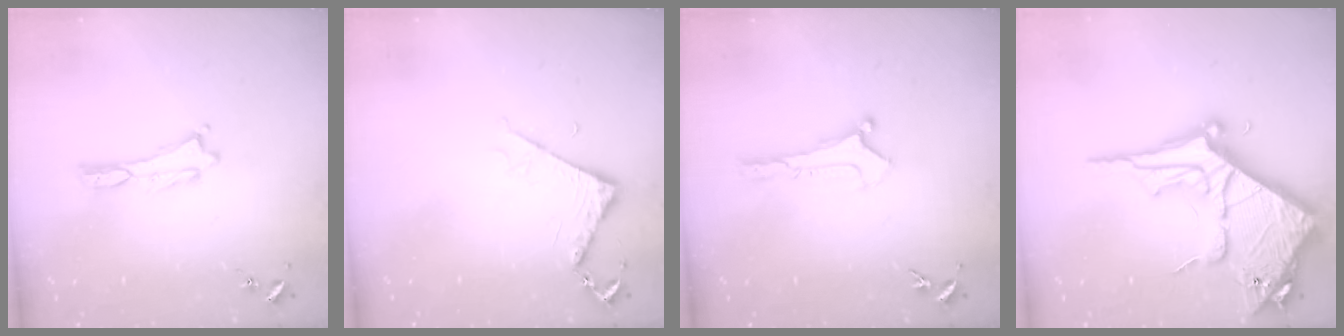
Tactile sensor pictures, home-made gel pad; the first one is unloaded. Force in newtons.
{"total": 4.4, "press": 4.4, "slide": 0.5}
{"total": 0.0}
{"total": 14.6, "press": 14.5, "slide": 1.5}